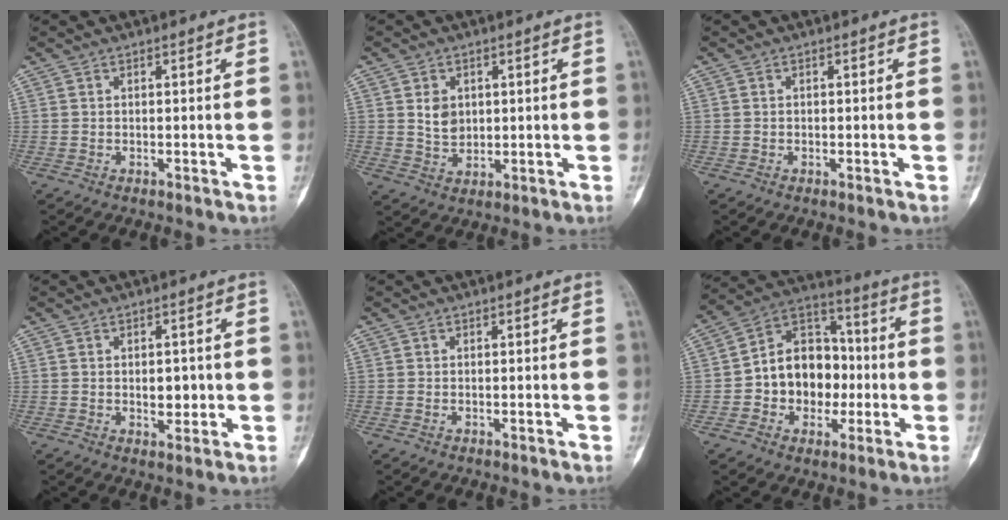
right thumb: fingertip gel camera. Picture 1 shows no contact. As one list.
[{"total": 4.7, "force": [1.1, 3.7, 2.7], "torque": [-0.026, -0.010, 0.025]}, {"total": 0.0}, {"total": 3.6, "force": [-0.1, 2.3, 2.7], "torque": [-0.020, -0.001, 0.002]}, {"total": 0.0}, {"total": 15.2, "force": [-1.6, 11.8, 9.4], "torque": [-0.093, 0.039, -0.031]}]